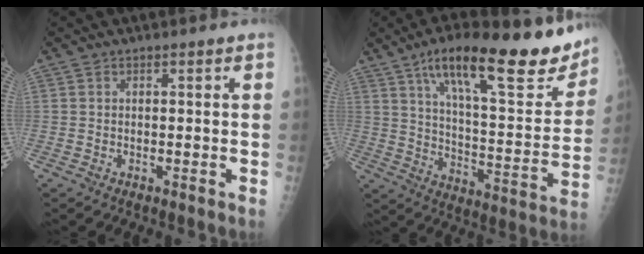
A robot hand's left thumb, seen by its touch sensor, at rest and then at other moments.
{"total": 26.4, "force": [17.1, 7.7, 18.6], "torque": [-0.237, -0.055, 0.262]}